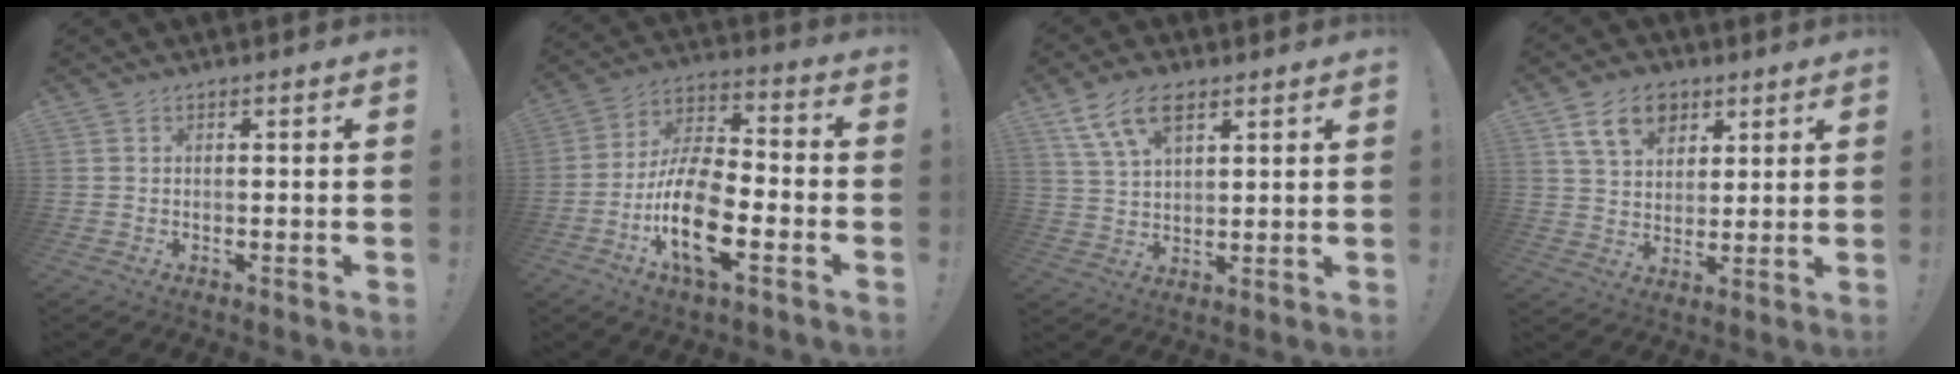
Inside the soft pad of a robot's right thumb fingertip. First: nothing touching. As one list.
[{"total": 18.5, "force": [-6.9, 8.4, 15.0], "torque": [-0.287, 0.029, -0.116]}, {"total": 10.7, "force": [6.0, 5.5, 6.9], "torque": [-0.128, -0.006, 0.115]}, {"total": 12.6, "force": [6.5, 9.0, 6.0], "torque": [-0.089, -0.021, 0.124]}]